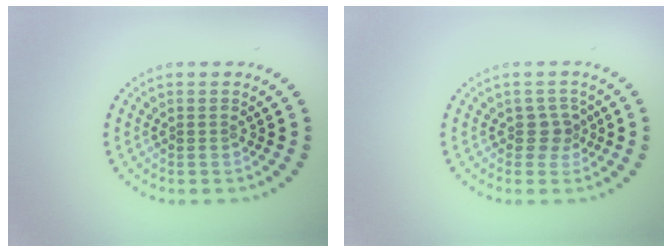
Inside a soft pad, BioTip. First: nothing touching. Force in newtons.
{"total": 1.7, "press": 1.4, "slide": 1.1}